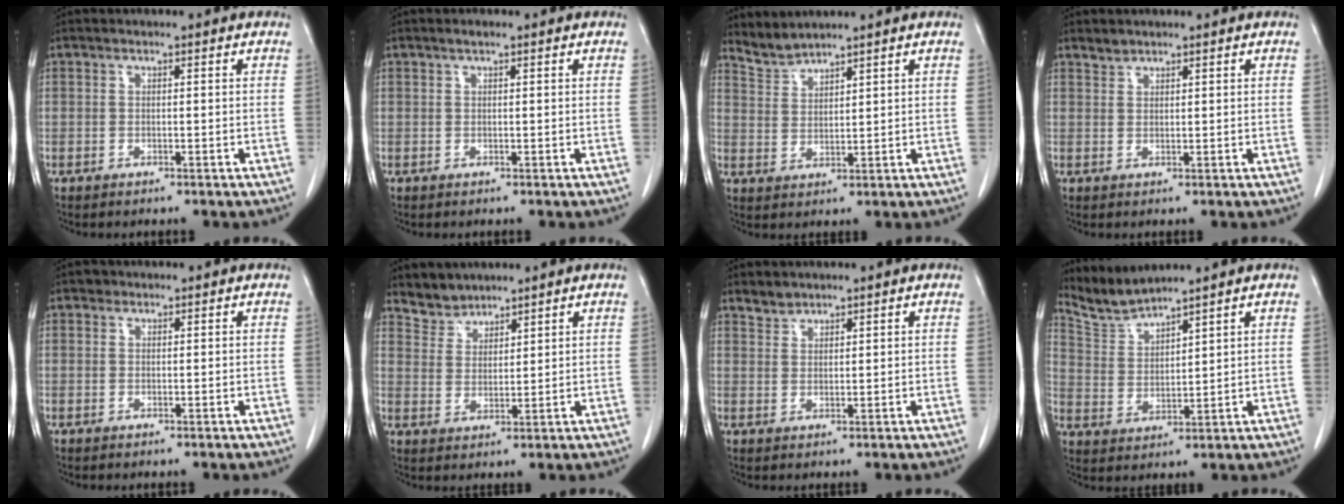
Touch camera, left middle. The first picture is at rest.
{"total": 0.8, "force": [0.6, 0.1, 0.5], "torque": [-0.016, 0.002, 0.011]}
{"total": 3.4, "force": [3.4, -0.2, -0.4], "torque": [0.002, 0.000, 0.075]}
{"total": 1.3, "force": [1.2, 0.4, 0.0], "torque": [0.002, 0.001, 0.022]}
{"total": 0.7, "force": [0.5, 0.5, 0.0], "torque": [-0.002, 0.000, 0.005]}
{"total": 4.0, "force": [3.7, 1.5, -0.3], "torque": [0.010, 0.007, 0.074]}
{"total": 2.1, "force": [1.9, 0.9, 0.0], "torque": [0.002, 0.003, 0.035]}
{"total": 5.5, "force": [5.4, -1.0, -0.1], "torque": [-0.013, -0.003, 0.123]}